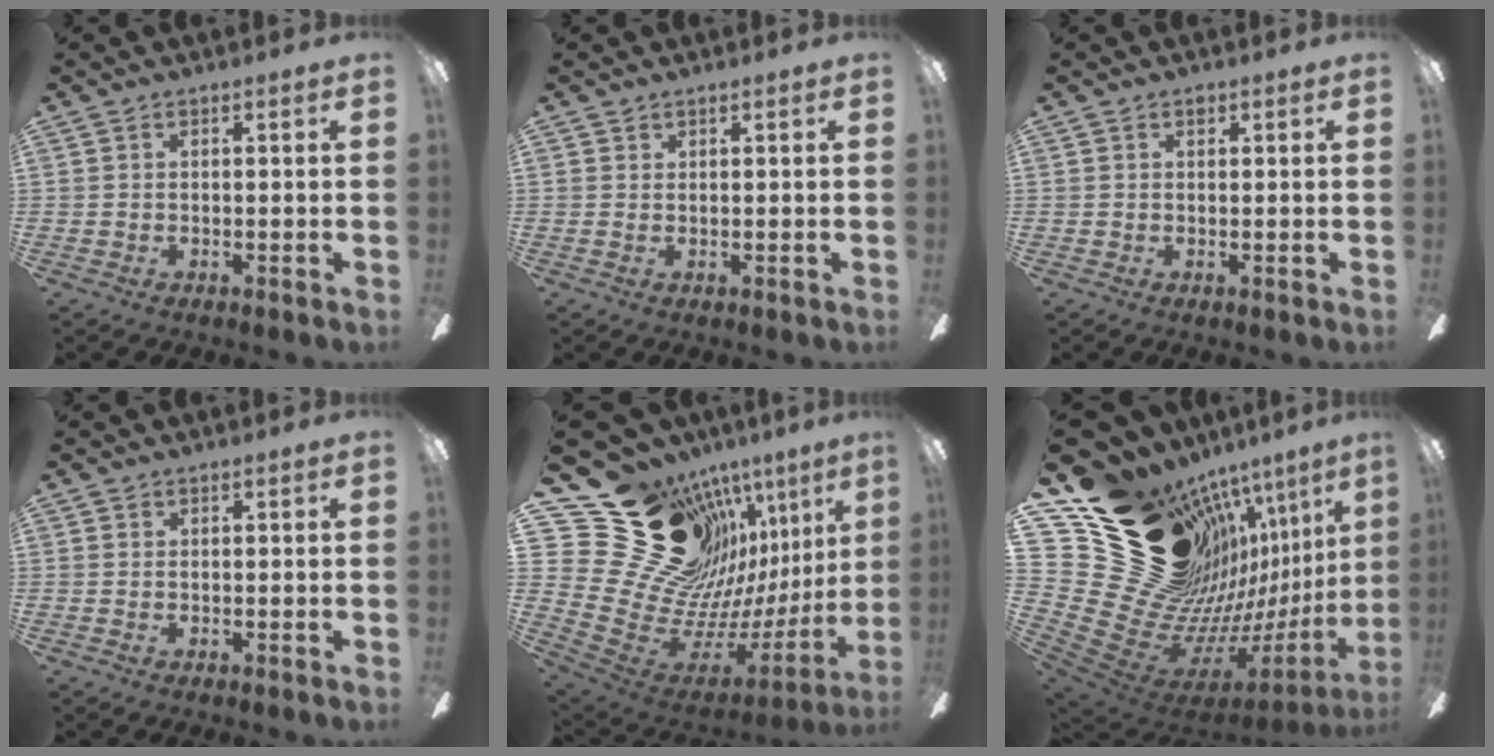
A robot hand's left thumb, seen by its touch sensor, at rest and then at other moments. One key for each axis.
{"total": 0.8, "fx": 0.5, "fy": -0.1, "fz": 0.6, "tx": -0.012, "ty": -0.002, "tz": 0.009}
{"total": 0.8, "fx": 0.5, "fy": 0.5, "fz": 0.4, "tx": 0.000, "ty": -0.002, "tz": 0.007}
{"total": 0.0}
{"total": 26.6, "fx": 15.3, "fy": 17.1, "fz": 13.6, "tx": -0.222, "ty": -0.146, "tz": 0.337}
{"total": 27.0, "fx": 12.9, "fy": 17.6, "fz": 15.8, "tx": -0.228, "ty": -0.168, "tz": 0.332}